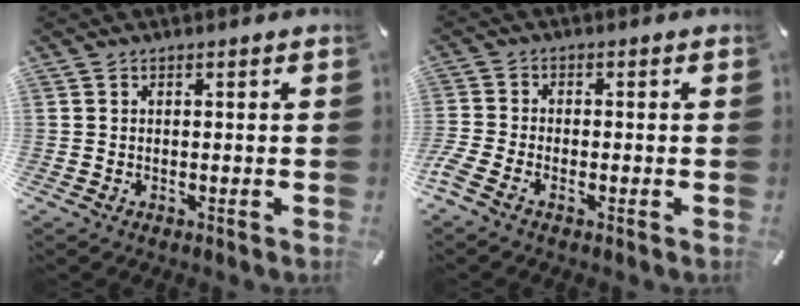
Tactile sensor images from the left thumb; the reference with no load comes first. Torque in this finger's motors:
{"motor_torque": [0.02, 0.26, 0.42, 0.65, 0.13]}